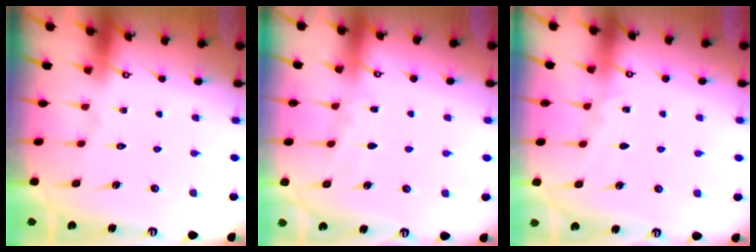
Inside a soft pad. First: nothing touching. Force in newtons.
{"total": 3.7, "press": 3.6, "slide": 0.5}
{"total": 2.8, "press": 2.8, "slide": 0.3}